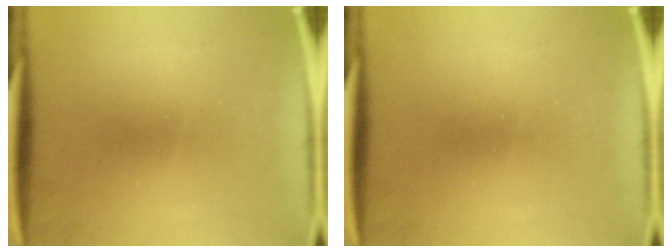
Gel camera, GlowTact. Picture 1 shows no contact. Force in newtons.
{"total": 0.0}